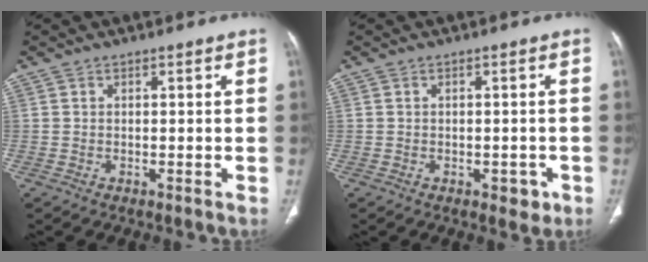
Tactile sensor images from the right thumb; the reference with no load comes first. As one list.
[{"total": 2.7, "force": [-1.1, 1.7, 1.8], "torque": [-0.007, 0.003, -0.010]}]